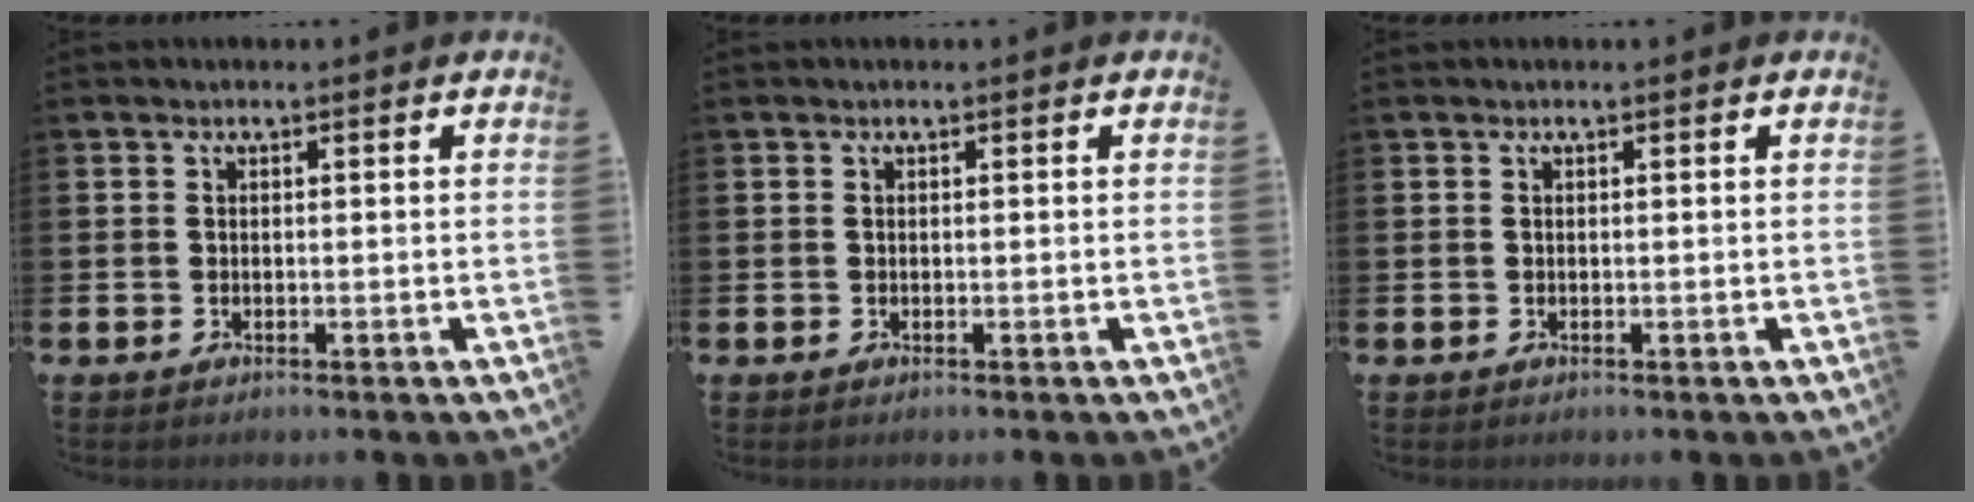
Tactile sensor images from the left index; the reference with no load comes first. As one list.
[{"total": 0.0}, {"total": 0.0}]